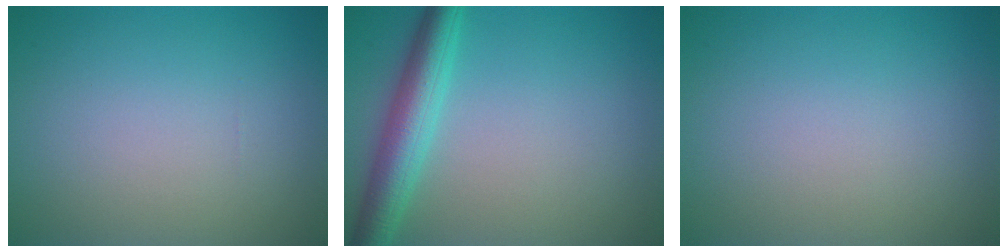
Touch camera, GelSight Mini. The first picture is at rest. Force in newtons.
{"total": 4.6, "press": 4.6, "slide": 0.1}
{"total": 0.0}